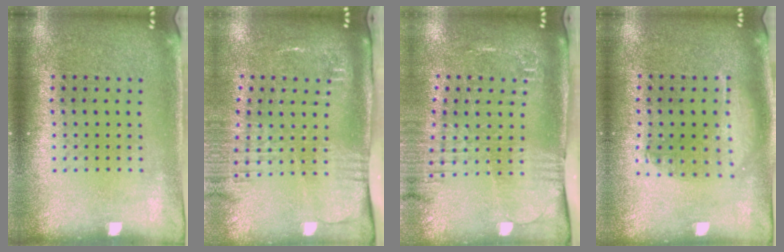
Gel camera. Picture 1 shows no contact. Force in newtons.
{"total": 2.7, "press": 2.0, "slide": 1.8}
{"total": 2.5, "press": 2.1, "slide": 1.3}
{"total": 1.3, "press": 1.3, "slide": 0.4}